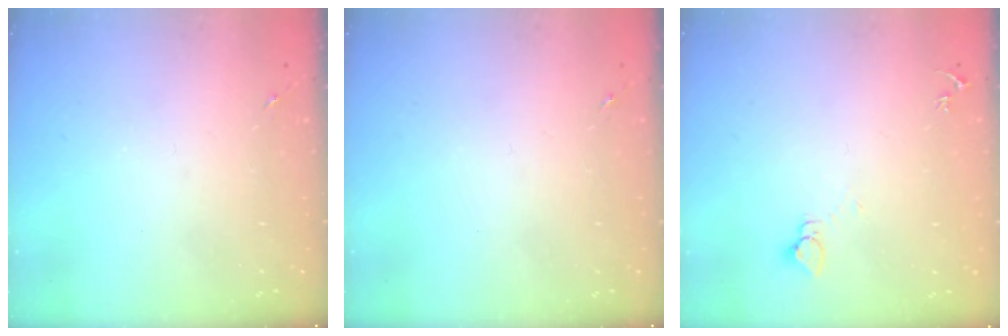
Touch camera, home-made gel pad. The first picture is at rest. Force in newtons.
{"total": 0.0}
{"total": 2.7, "press": 2.7, "slide": 0.2}